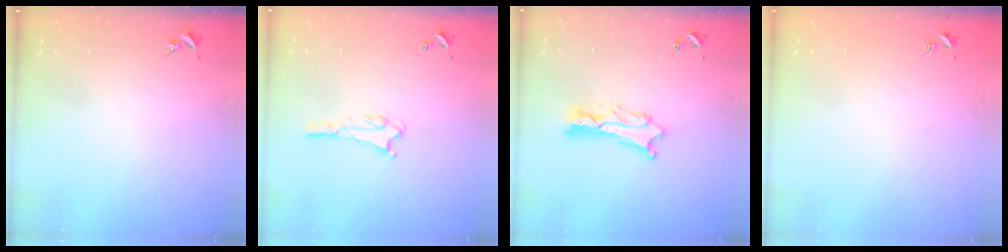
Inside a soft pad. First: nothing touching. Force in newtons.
{"total": 1.8, "press": 1.8, "slide": 0.2}
{"total": 2.6, "press": 2.6, "slide": 0.3}
{"total": 0.0}